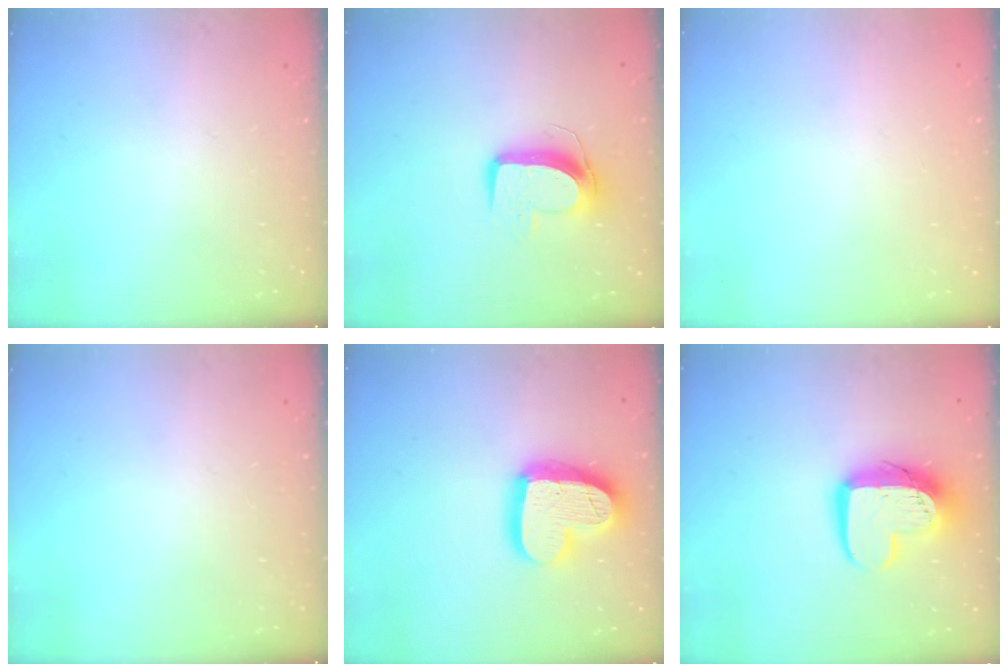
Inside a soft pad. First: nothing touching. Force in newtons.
{"total": 10.3, "press": 10.3, "slide": 0.2}
{"total": 0.0}
{"total": 0.0}
{"total": 18.7, "press": 18.7, "slide": 1.4}
{"total": 13.9, "press": 13.9, "slide": 1.0}